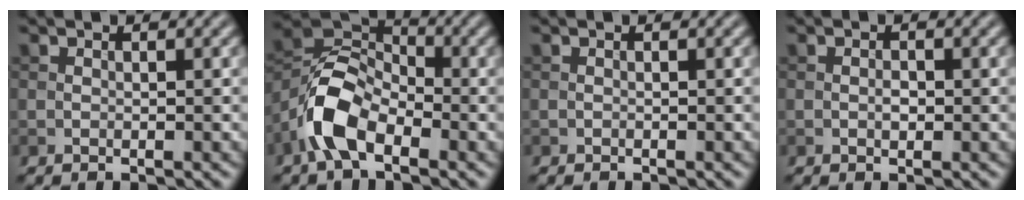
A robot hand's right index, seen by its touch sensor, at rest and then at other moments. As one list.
[{"total": 7.1, "force": [-3.4, 4.0, 4.8], "torque": [-0.094, 0.006, -0.075]}, {"total": 0.0}, {"total": 1.0, "force": [-0.1, 0.5, 0.8], "torque": [-0.013, 0.000, -0.002]}]